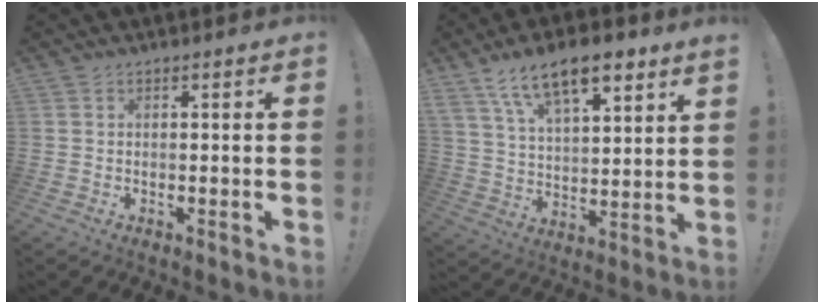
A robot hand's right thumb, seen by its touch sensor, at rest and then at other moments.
{"total": 14.4, "force": [9.8, 5.6, 9.0], "torque": [-0.157, -0.050, 0.173]}